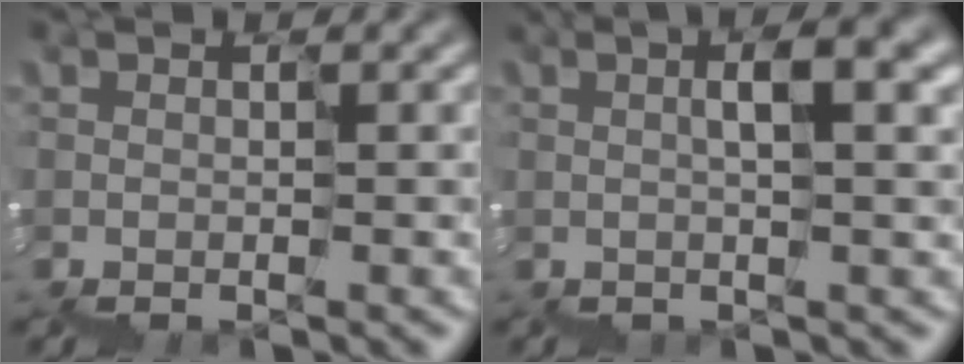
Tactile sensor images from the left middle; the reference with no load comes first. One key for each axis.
{"total": 3.6, "fx": 1.2, "fy": 1.1, "fz": 3.2, "tx": -0.034, "ty": 0.021, "tz": 0.014}